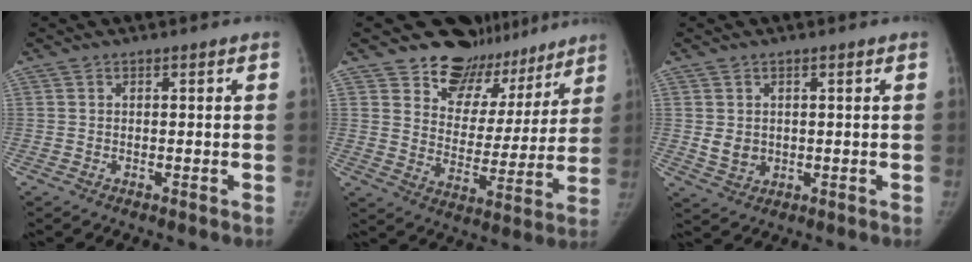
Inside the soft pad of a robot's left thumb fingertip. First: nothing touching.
{"total": 16.2, "force": [13.1, 9.3, 2.5], "torque": [0.019, -0.098, 0.179]}
{"total": 3.7, "force": [0.4, 3.1, 1.9], "torque": [-0.022, -0.008, 0.019]}